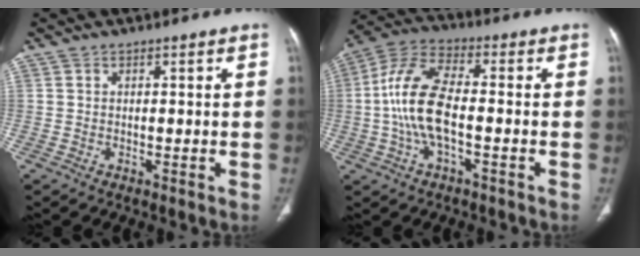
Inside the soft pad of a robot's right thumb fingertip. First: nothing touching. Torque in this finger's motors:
{"motor_torque": [2.55, 2.46, 1.49, -0.87, 0.58]}